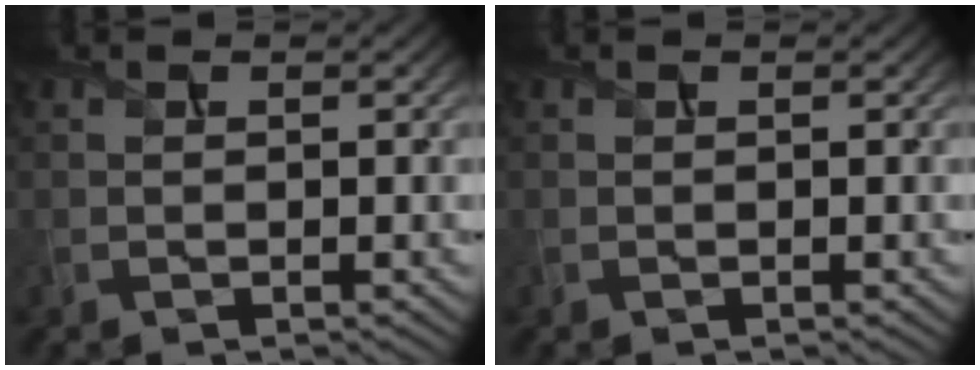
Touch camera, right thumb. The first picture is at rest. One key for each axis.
{"total": 0.0}